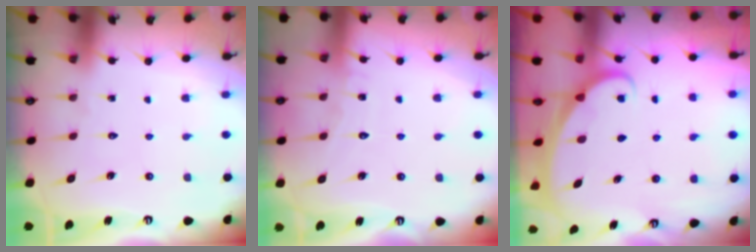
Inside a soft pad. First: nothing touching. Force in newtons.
{"total": 5.5, "press": 5.5, "slide": 0.6}
{"total": 1.9, "press": 1.9, "slide": 0.1}